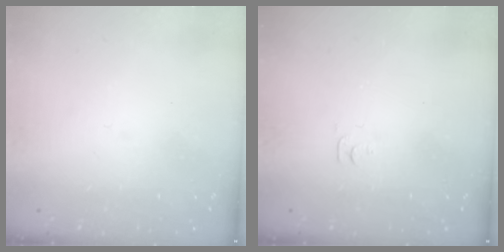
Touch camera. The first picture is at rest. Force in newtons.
{"total": 3.8, "press": 3.8, "slide": 0.6}